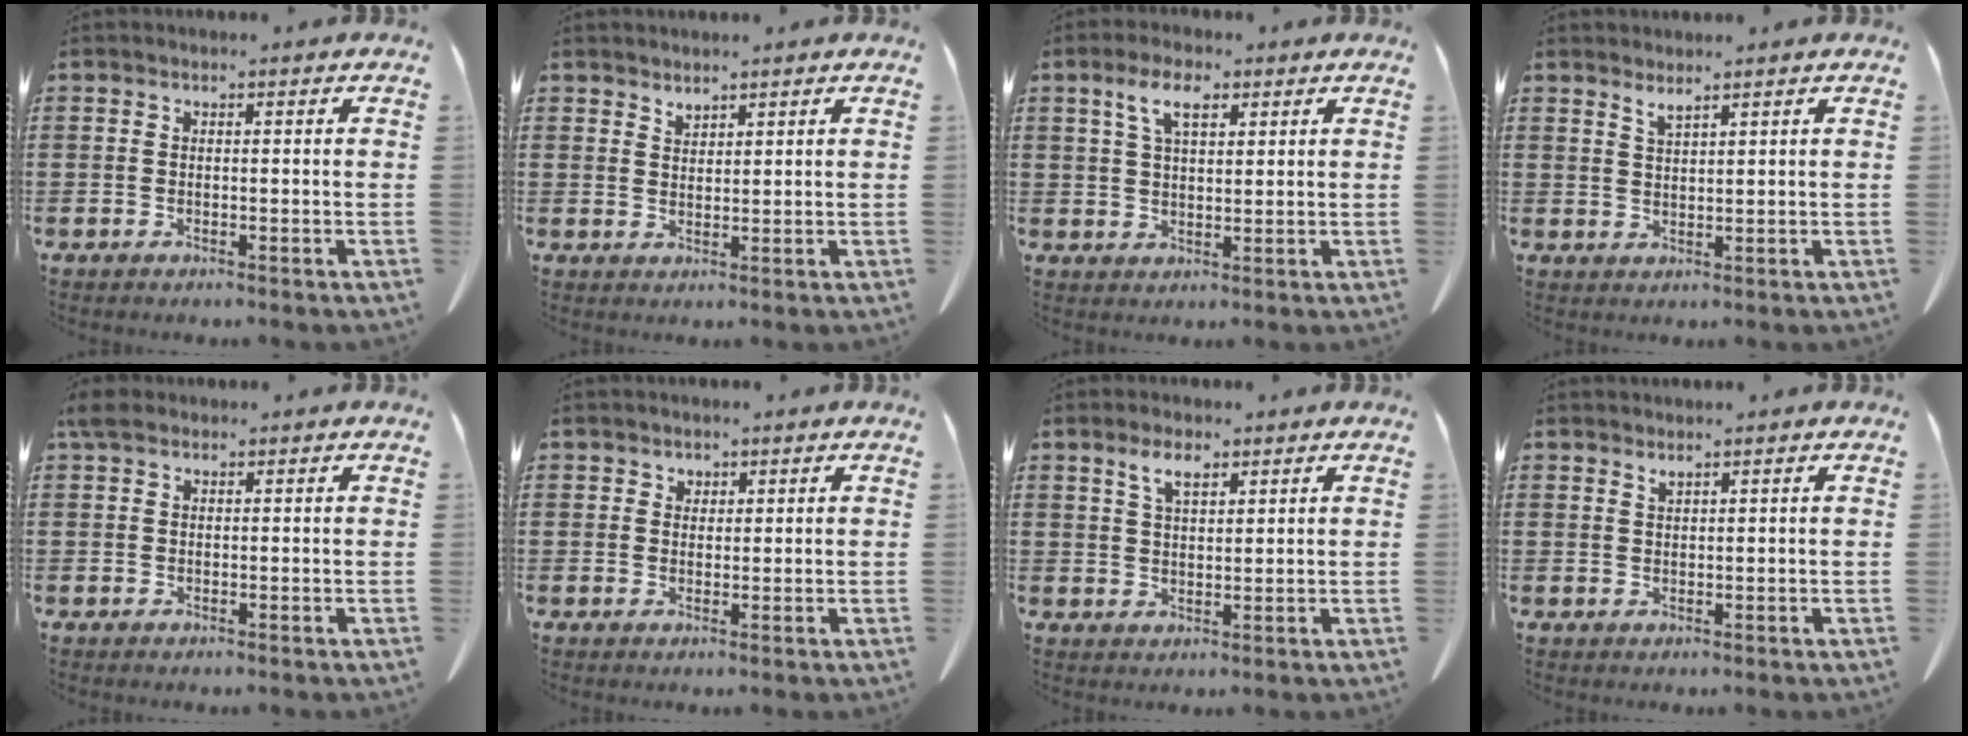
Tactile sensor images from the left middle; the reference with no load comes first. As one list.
[{"total": 1.7, "force": [1.7, 0.2, 0.1], "torque": [-0.005, -0.003, 0.035]}, {"total": 5.4, "force": [2.9, 2.4, 3.8], "torque": [-0.078, 0.006, 0.049]}, {"total": 2.0, "force": [1.8, -0.2, 0.7], "torque": [-0.017, -0.004, 0.036]}, {"total": 2.0, "force": [1.3, 1.2, 0.9], "torque": [-0.023, 0.005, 0.025]}, {"total": 1.4, "force": [1.2, 0.8, 0.1], "torque": [0.003, -0.002, 0.022]}, {"total": 3.7, "force": [2.5, 1.3, 2.5], "torque": [-0.048, -0.001, 0.044]}, {"total": 1.1, "force": [1.0, 0.0, 0.4], "torque": [-0.010, -0.005, 0.021]}]